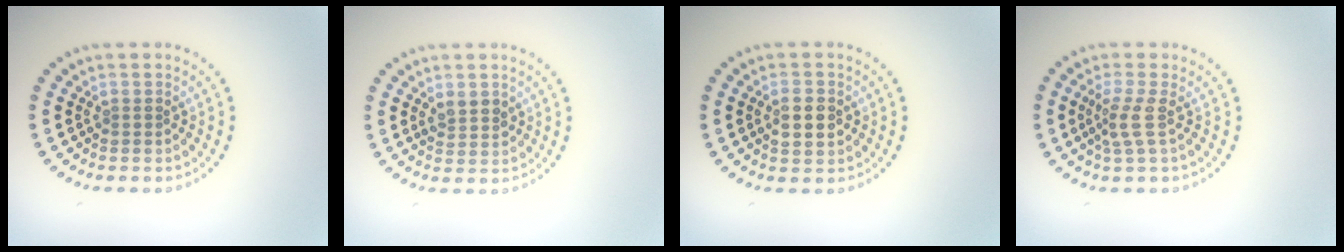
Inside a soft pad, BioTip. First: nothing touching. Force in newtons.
{"total": 1.9, "press": 1.8, "slide": 0.6}
{"total": 2.3, "press": 2.3, "slide": 0.2}
{"total": 2.3, "press": 1.7, "slide": 1.5}